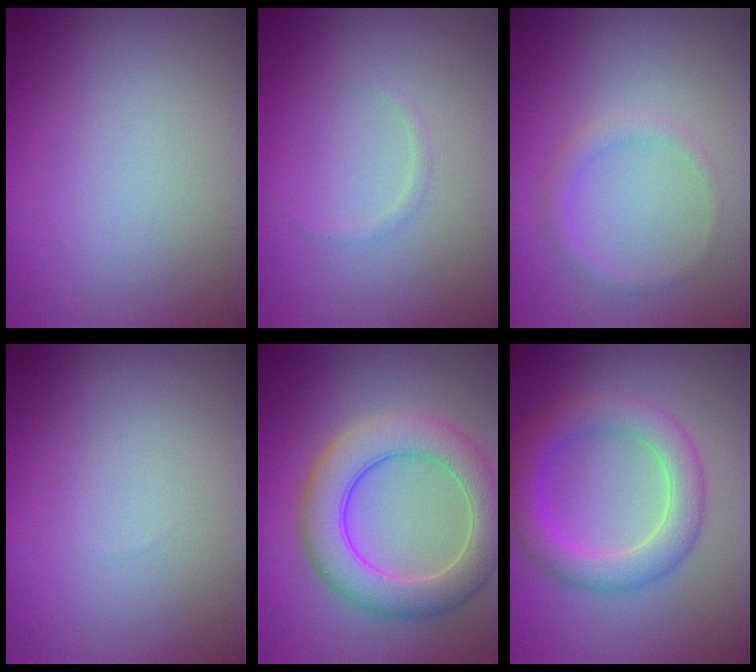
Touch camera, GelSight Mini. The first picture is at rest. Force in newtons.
{"total": 0.6, "press": 0.6, "slide": 0.0}
{"total": 1.2, "press": 1.2, "slide": 0.0}
{"total": 0.0}
{"total": 6.3, "press": 6.3, "slide": 0.5}
{"total": 4.6, "press": 4.6, "slide": 0.1}